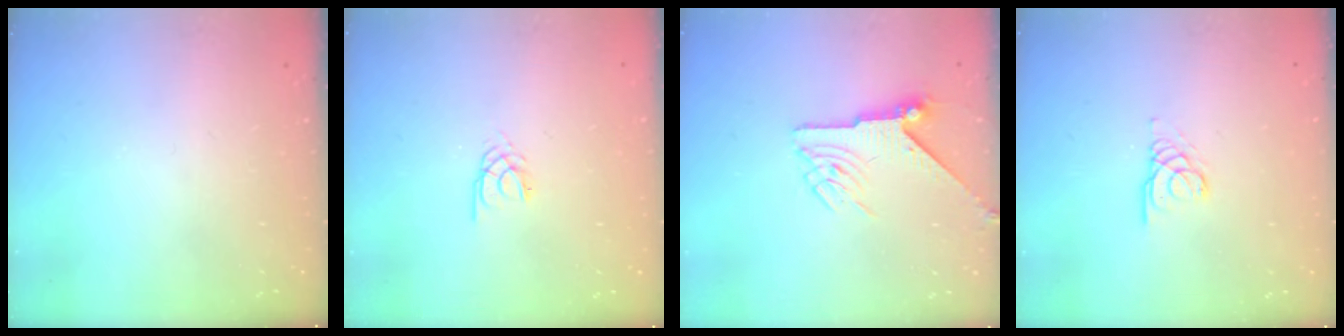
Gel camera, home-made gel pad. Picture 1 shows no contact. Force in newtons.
{"total": 1.7, "press": 1.7, "slide": 0.3}
{"total": 6.4, "press": 6.4, "slide": 0.1}
{"total": 3.1, "press": 3.1, "slide": 0.2}